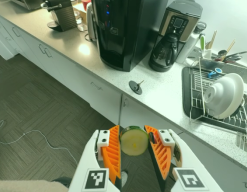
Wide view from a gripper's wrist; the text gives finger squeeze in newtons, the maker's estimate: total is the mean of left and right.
{"total": 11.2, "left": 11.6, "right": 10.8}